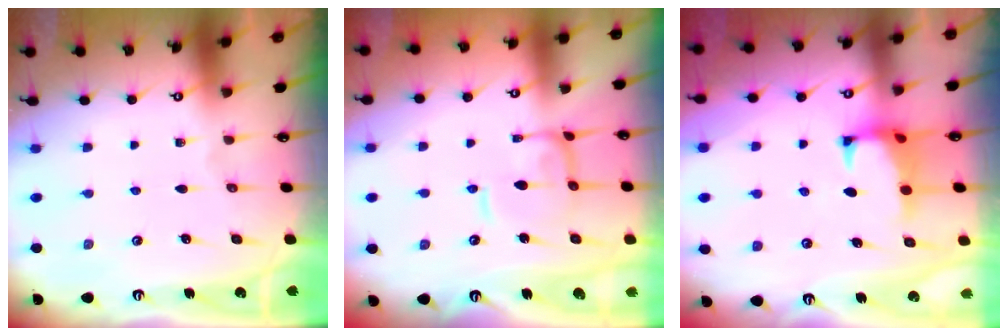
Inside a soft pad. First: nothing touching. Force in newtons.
{"total": 3.9, "press": 3.8, "slide": 0.7}
{"total": 0.7, "press": 0.0, "slide": 0.7}